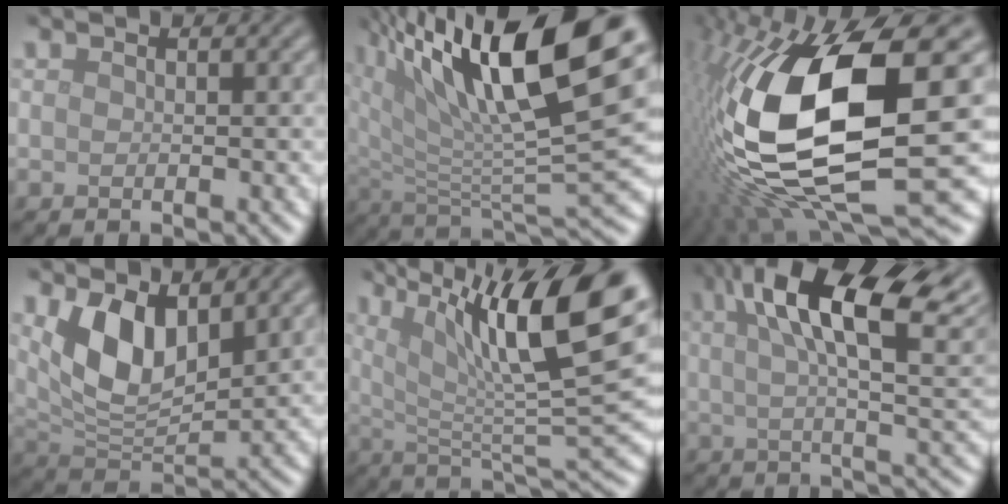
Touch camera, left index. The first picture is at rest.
{"total": 15.0, "force": [7.6, 4.4, 12.2], "torque": [-0.216, 0.007, 0.139]}
{"total": 17.9, "force": [0.1, 7.3, 16.3], "torque": [-0.332, -0.015, 0.012]}
{"total": 6.6, "force": [2.6, 3.2, 5.2], "torque": [-0.105, -0.011, 0.054]}
{"total": 14.5, "force": [6.3, 3.7, 12.6], "torque": [-0.194, 0.008, 0.109]}
{"total": 13.0, "force": [5.0, 3.9, 11.3], "torque": [-0.168, 0.017, 0.078]}